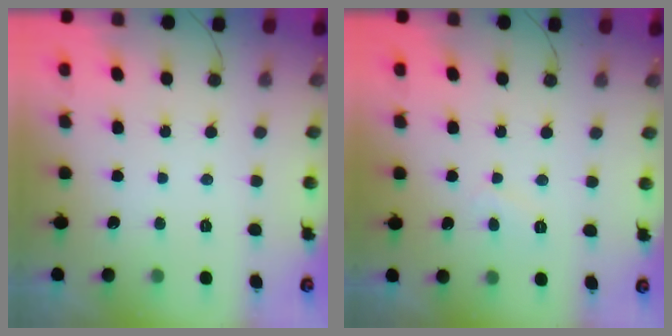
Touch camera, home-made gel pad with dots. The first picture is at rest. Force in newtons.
{"total": 3.0, "press": 2.9, "slide": 0.3}